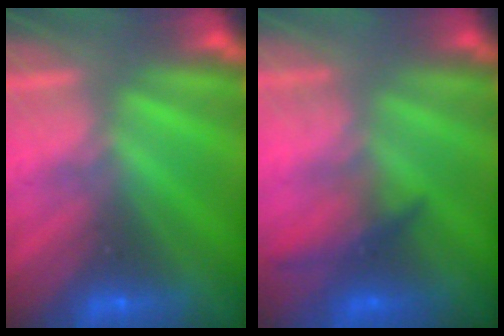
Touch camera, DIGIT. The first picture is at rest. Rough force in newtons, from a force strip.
{"total": 1.9}